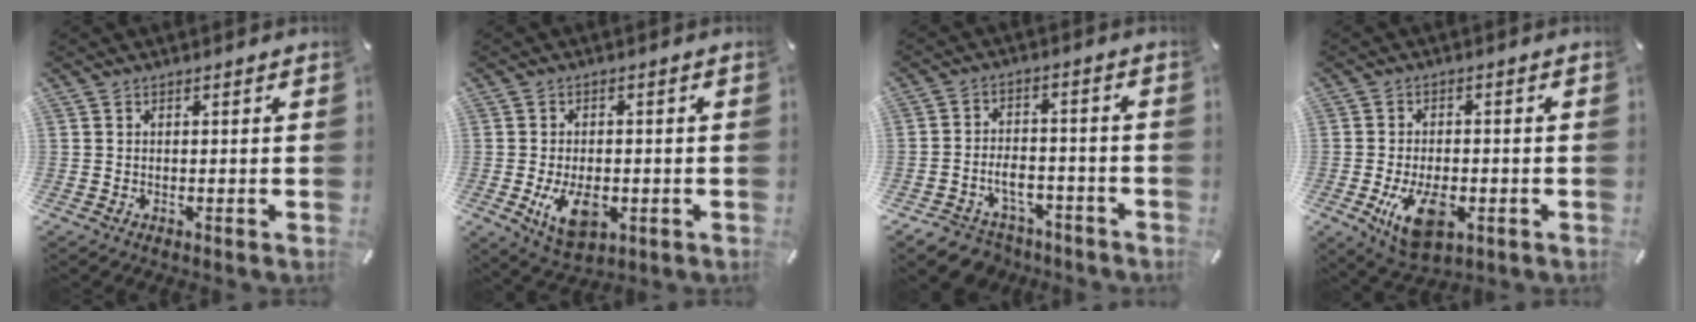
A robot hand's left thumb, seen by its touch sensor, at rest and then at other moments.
{"total": 8.9, "force": [-2.1, 5.5, 6.6], "torque": [-0.120, -0.008, -0.039]}
{"total": 6.8, "force": [-3.3, 5.1, 3.0], "torque": [-0.062, 0.017, -0.060]}
{"total": 10.7, "force": [-3.4, 6.2, 8.1], "torque": [-0.144, -0.006, -0.059]}